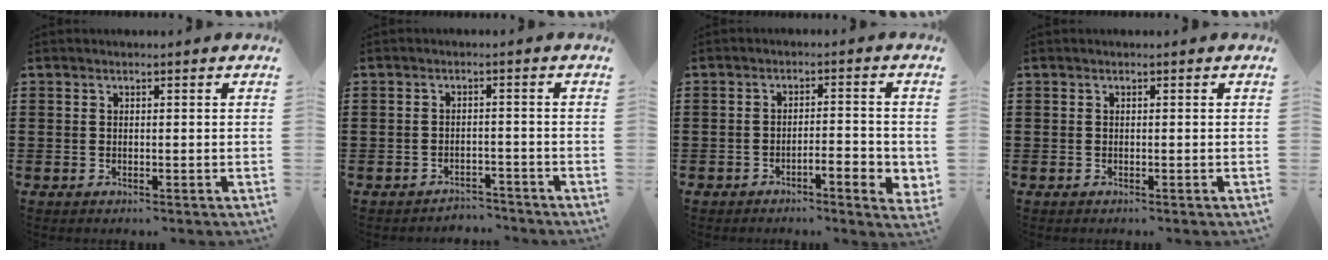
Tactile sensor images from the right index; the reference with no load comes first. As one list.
[{"total": 2.6, "force": [-2.6, 0.4, -0.2], "torque": [-0.004, 0.002, -0.057]}, {"total": 3.6, "force": [-2.0, 0.9, 2.8], "torque": [-0.046, 0.002, -0.037]}, {"total": 0.0}]